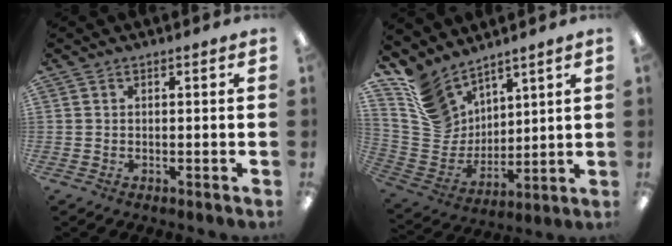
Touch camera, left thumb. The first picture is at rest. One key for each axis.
{"total": 12.6, "fx": 9.6, "fy": 7.6, "fz": 2.9, "tx": -0.094, "ty": -0.056, "tz": 0.199}